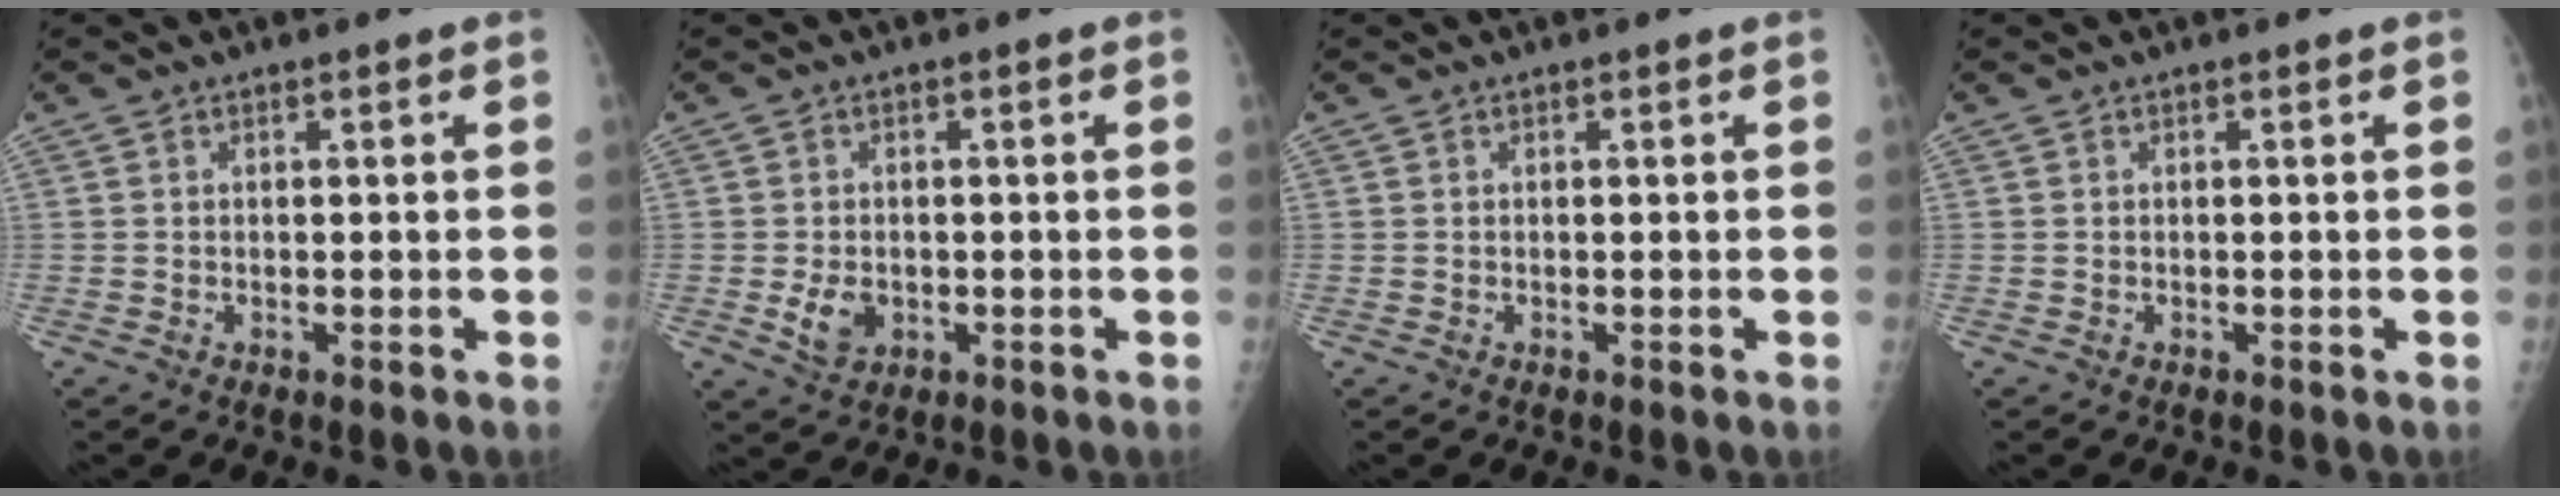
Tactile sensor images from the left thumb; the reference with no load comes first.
{"total": 4.2, "force": [-0.9, 3.1, 2.7], "torque": [-0.041, -0.001, -0.010]}
{"total": 0.0}
{"total": 0.0}